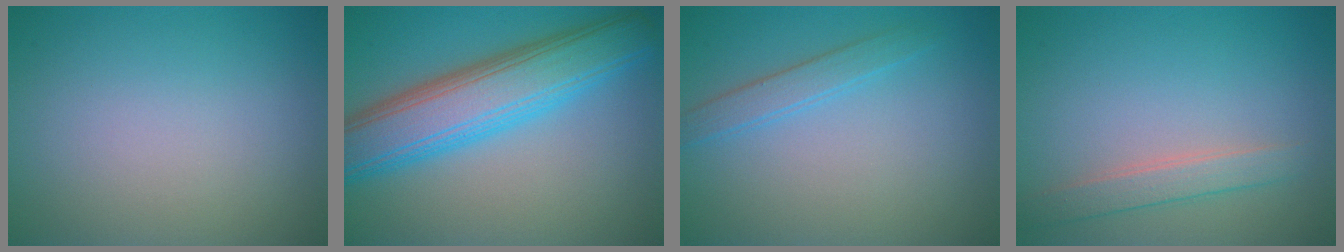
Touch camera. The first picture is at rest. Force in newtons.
{"total": 8.7, "press": 8.7, "slide": 0.4}
{"total": 1.9, "press": 1.9, "slide": 0.1}
{"total": 2.2, "press": 2.2, "slide": 0.2}